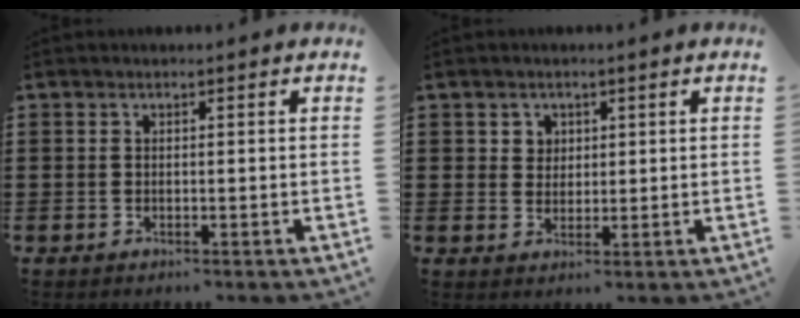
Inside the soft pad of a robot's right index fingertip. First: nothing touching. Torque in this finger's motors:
{"motor_torque": [0.01, 0.00, 0.04, 0.01]}